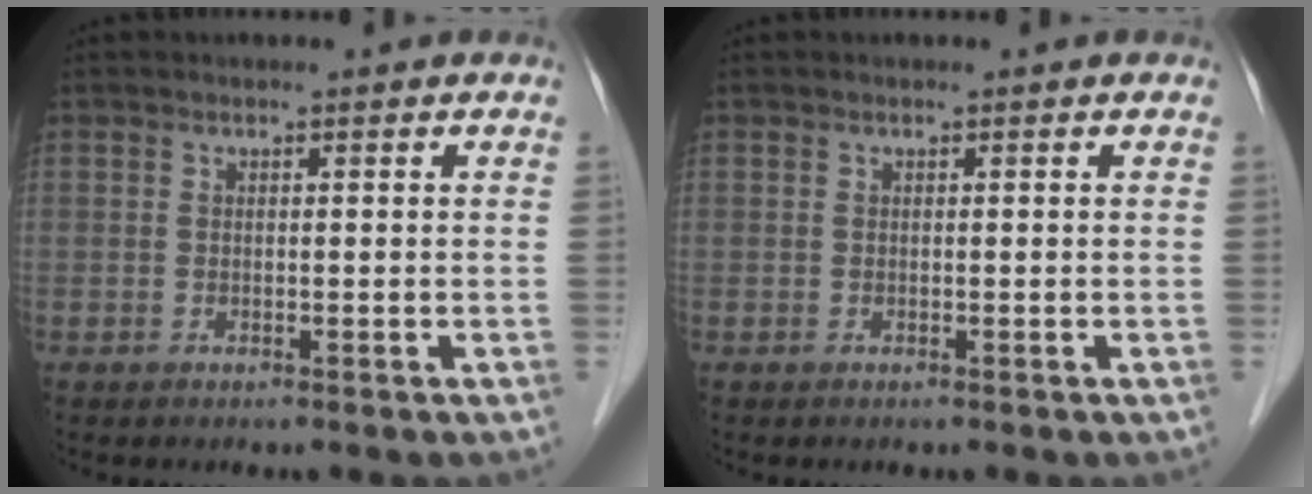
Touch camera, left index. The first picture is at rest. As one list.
[{"total": 0.0}]